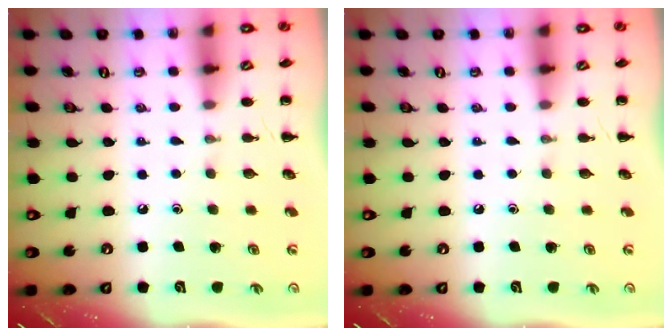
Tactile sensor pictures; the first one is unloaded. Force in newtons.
{"total": 0.0}